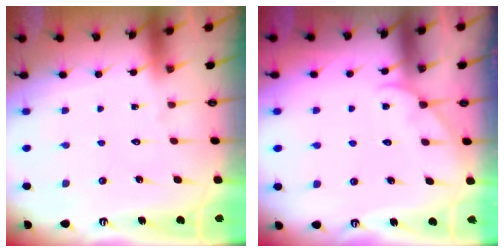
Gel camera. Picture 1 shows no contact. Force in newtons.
{"total": 3.5, "press": 3.5, "slide": 0.4}